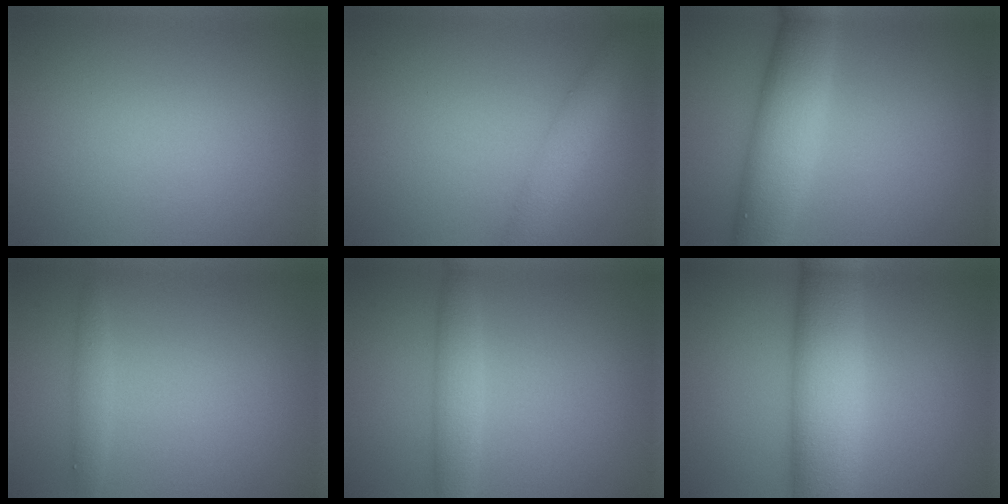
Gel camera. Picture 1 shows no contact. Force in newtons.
{"total": 3.3, "press": 3.3, "slide": 0.1}
{"total": 6.9, "press": 6.9, "slide": 0.1}
{"total": 1.2, "press": 1.2, "slide": 0.0}
{"total": 2.7, "press": 2.7, "slide": 0.1}
{"total": 8.8, "press": 8.8, "slide": 0.2}